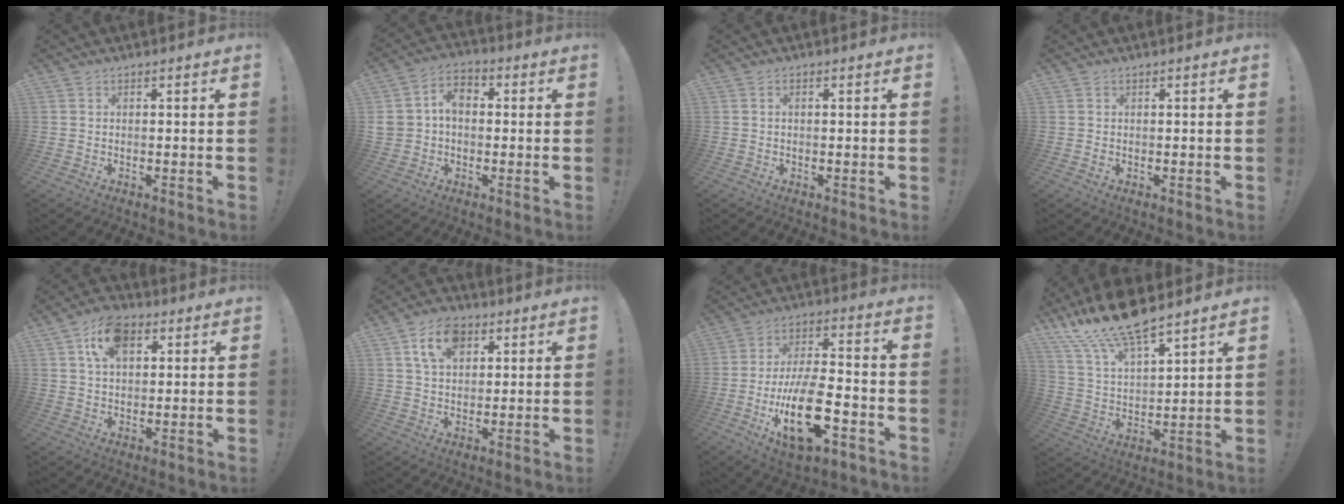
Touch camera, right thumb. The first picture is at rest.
{"total": 8.4, "force": [0.0, 7.1, 4.5], "torque": [-0.084, 0.013, 0.004]}
{"total": 0.6, "force": [-0.2, 0.2, 0.5], "torque": [-0.010, 0.002, -0.004]}
{"total": 0.6, "force": [0.1, 0.5, 0.3], "torque": [-0.001, 0.001, 0.000]}
{"total": 10.5, "force": [4.6, 6.3, 7.0], "torque": [-0.112, 0.004, 0.085]}
{"total": 11.0, "force": [5.3, 7.5, 6.1], "torque": [-0.097, -0.006, 0.100]}
{"total": 19.7, "force": [-7.1, 8.2, 16.4], "torque": [-0.291, 0.030, -0.114]}
{"total": 15.4, "force": [12.4, 4.2, 8.0], "torque": [-0.167, -0.079, 0.226]}